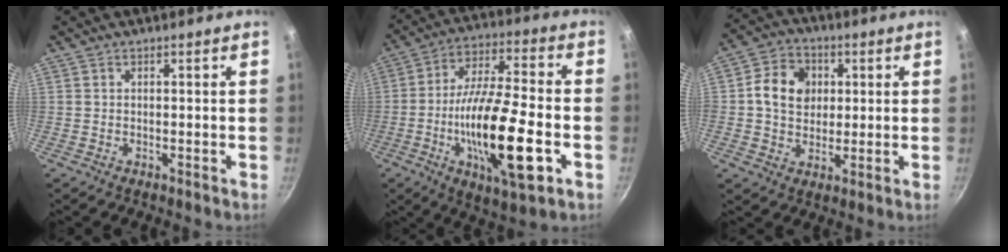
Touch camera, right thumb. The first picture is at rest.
{"total": 21.3, "force": [-5.9, 6.5, 19.4], "torque": [-0.338, 0.021, -0.103]}
{"total": 9.6, "force": [1.7, 8.0, 5.0], "torque": [-0.062, 0.007, 0.017]}